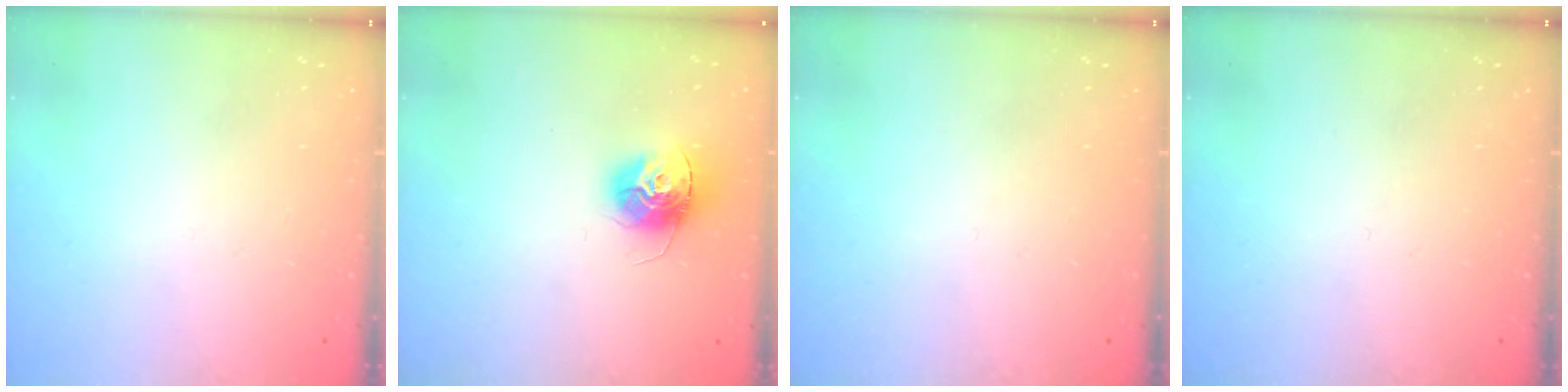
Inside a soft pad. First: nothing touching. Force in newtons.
{"total": 13.6, "press": 13.5, "slide": 1.3}
{"total": 0.0}
{"total": 0.0}